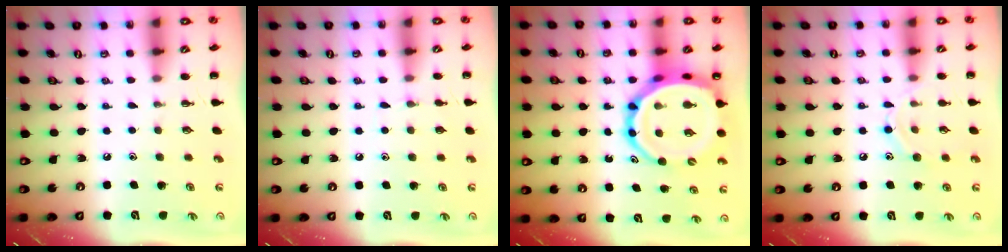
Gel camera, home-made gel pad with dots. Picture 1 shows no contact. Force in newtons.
{"total": 3.7, "press": 3.6, "slide": 1.1}
{"total": 16.7, "press": 16.0, "slide": 4.6}
{"total": 8.2, "press": 8.1, "slide": 1.1}